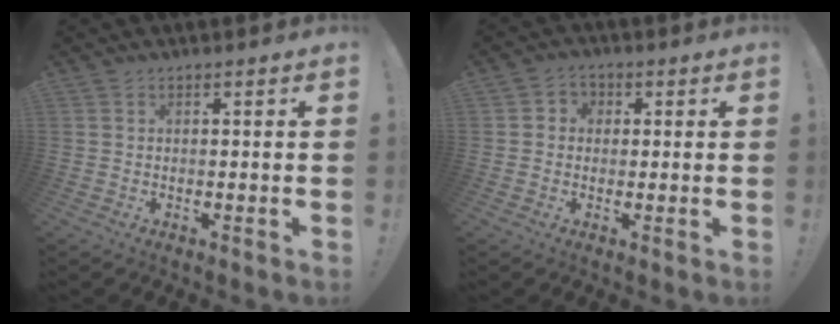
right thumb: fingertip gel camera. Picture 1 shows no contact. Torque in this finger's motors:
{"motor_torque": [-0.04, 0.02, -0.21, 0.07, 0.04]}